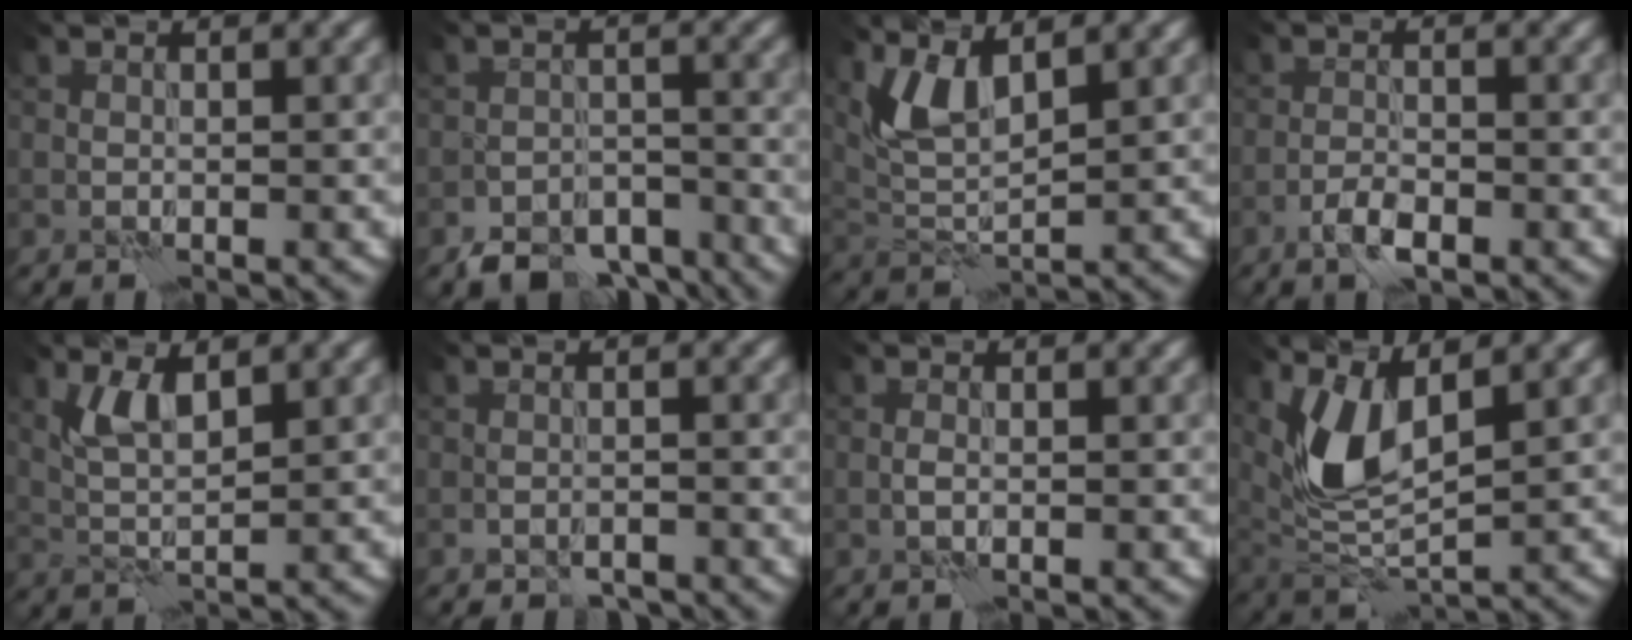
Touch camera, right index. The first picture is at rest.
{"total": 6.0, "force": [-4.7, 3.1, 2.0], "torque": [-0.022, -0.012, -0.082]}
{"total": 3.9, "force": [2.3, 1.4, 2.9], "torque": [-0.070, -0.008, 0.050]}
{"total": 2.4, "force": [-1.5, 0.8, 1.6], "torque": [-0.031, 0.002, -0.032]}
{"total": 3.3, "force": [1.6, 1.0, 2.7], "torque": [-0.061, 0.000, 0.035]}
{"total": 1.8, "force": [-1.7, 0.8, 0.2], "torque": [-0.003, 0.004, -0.027]}
{"total": 0.8, "force": [-0.3, 0.3, 0.7], "torque": [-0.018, 0.004, -0.008]}
{"total": 5.1, "force": [2.1, 2.0, 4.2], "torque": [-0.097, -0.008, 0.046]}